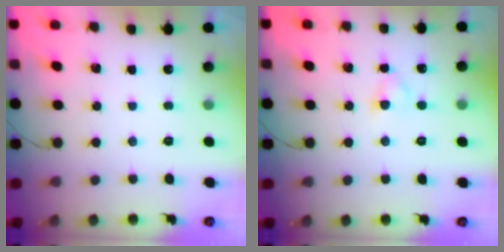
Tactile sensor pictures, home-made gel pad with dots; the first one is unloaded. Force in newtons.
{"total": 2.6, "press": 2.5, "slide": 0.9}